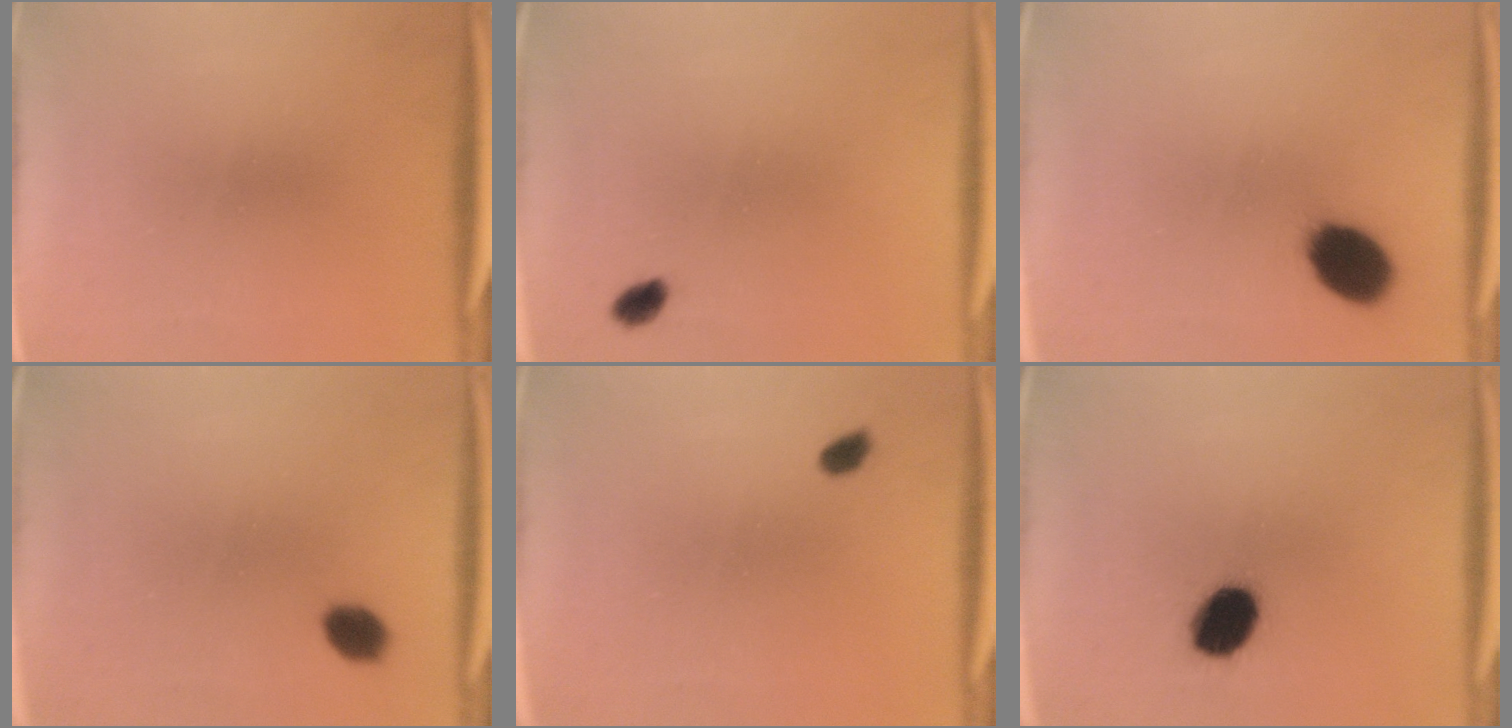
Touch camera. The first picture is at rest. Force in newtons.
{"total": 1.9}
{"total": 10.6}
{"total": 3.3}
{"total": 1.5}
{"total": 8.8}